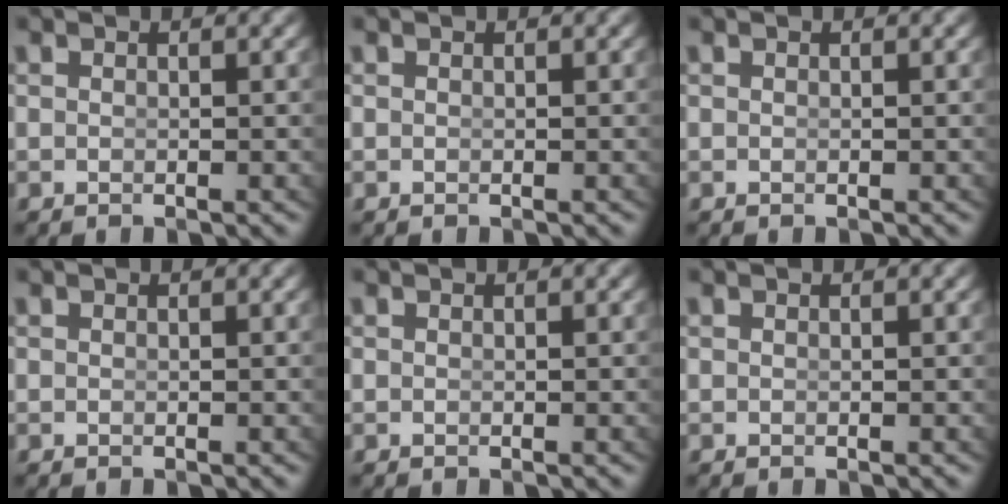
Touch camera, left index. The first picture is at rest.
{"total": 0.0}
{"total": 0.0}
{"total": 0.0}
{"total": 0.0}
{"total": 0.0}